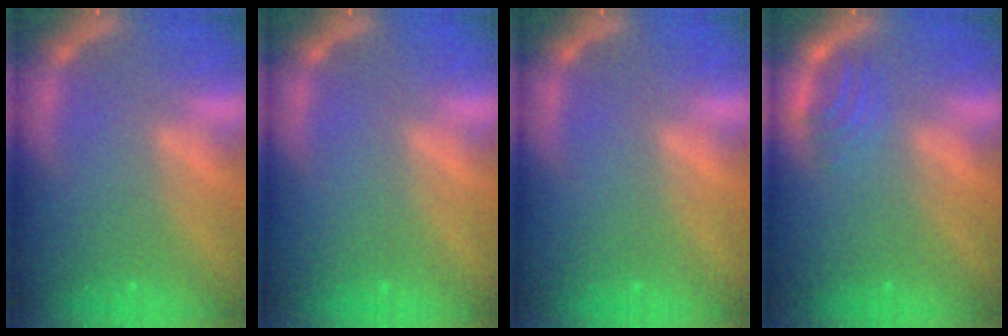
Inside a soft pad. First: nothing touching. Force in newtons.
{"total": 0.0}
{"total": 0.0}
{"total": 2.5}